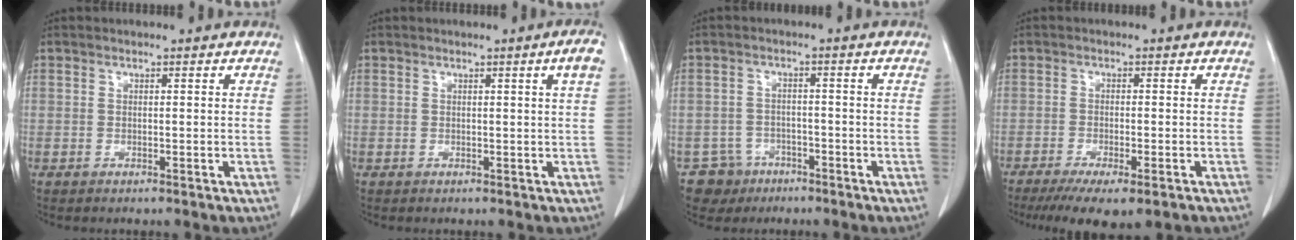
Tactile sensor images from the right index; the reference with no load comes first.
{"total": 2.0, "force": [0.6, -0.6, 1.8], "torque": [-0.026, -0.001, 0.012]}
{"total": 4.6, "force": [-2.9, 3.6, -0.4], "torque": [0.009, 0.010, -0.043]}
{"total": 10.1, "force": [-7.5, 2.0, 6.4], "torque": [-0.085, -0.017, -0.109]}